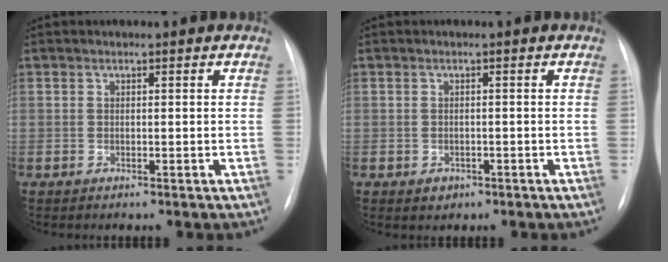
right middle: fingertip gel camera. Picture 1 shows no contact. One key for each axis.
{"total": 1.5, "fx": -0.8, "fy": 1.2, "fz": 0.4, "tx": -0.008, "ty": 0.001, "tz": -0.004}